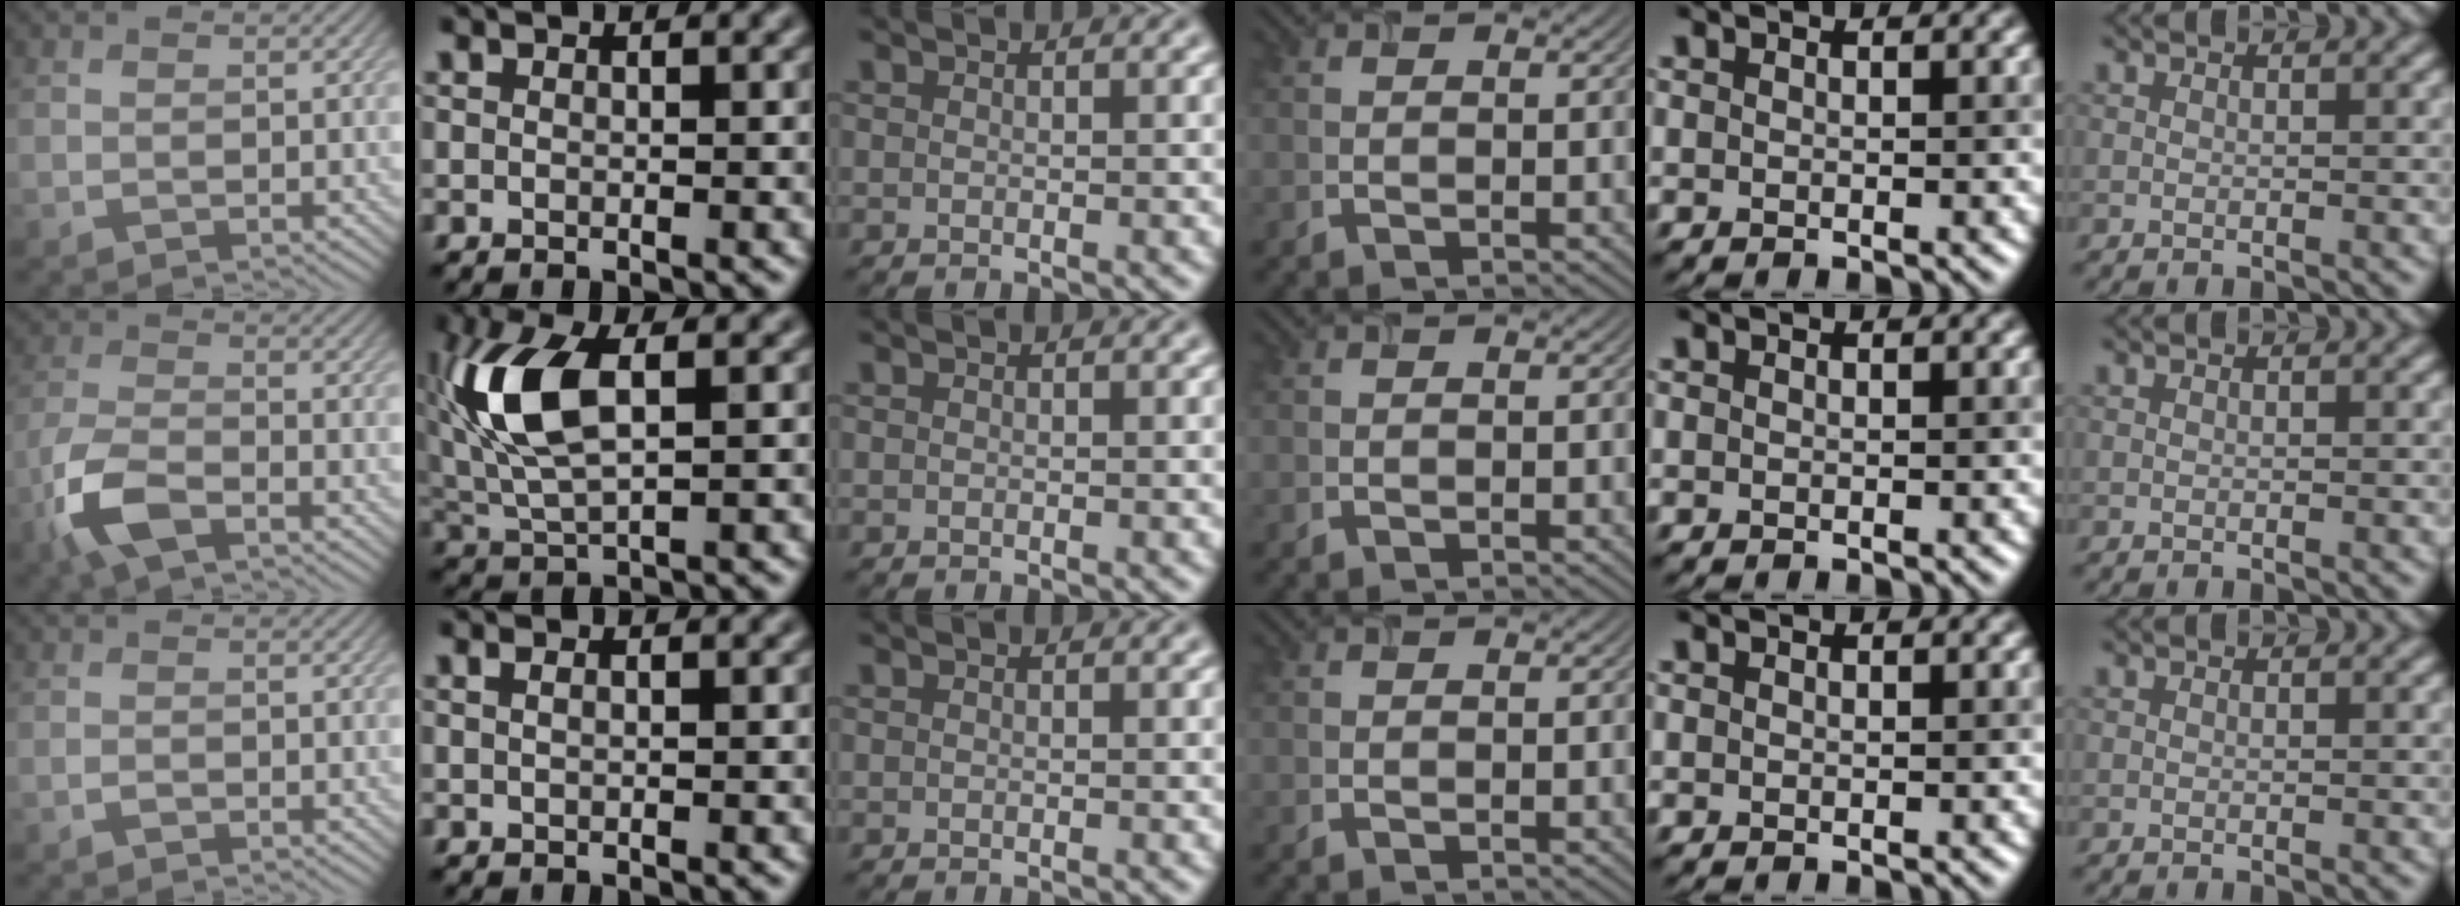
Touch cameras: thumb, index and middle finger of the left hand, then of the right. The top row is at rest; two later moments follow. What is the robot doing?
{"motion": "insert", "object": "airpods case & airpods"}